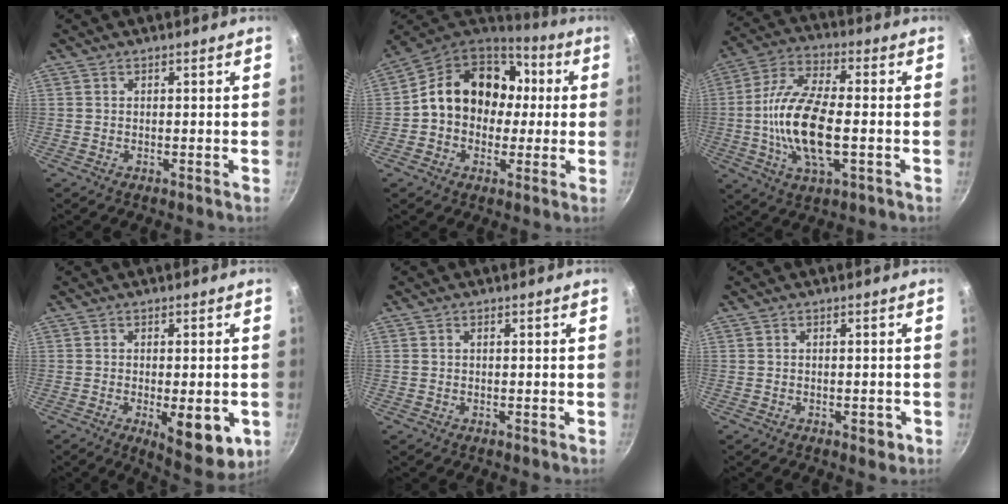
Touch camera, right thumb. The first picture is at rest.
{"total": 17.1, "force": [0.2, 13.5, 10.5], "torque": [-0.131, 0.044, -0.003]}
{"total": 16.6, "force": [-2.1, 6.9, 15.0], "torque": [-0.301, 0.016, -0.040]}
{"total": 10.8, "force": [-3.2, 4.1, 9.5], "torque": [-0.115, -0.014, -0.036]}
{"total": 0.7, "force": [0.1, 0.5, 0.4], "torque": [-0.010, 0.004, 0.004]}
{"total": 1.9, "force": [-0.8, 1.0, 1.5], "torque": [-0.012, 0.002, -0.009]}